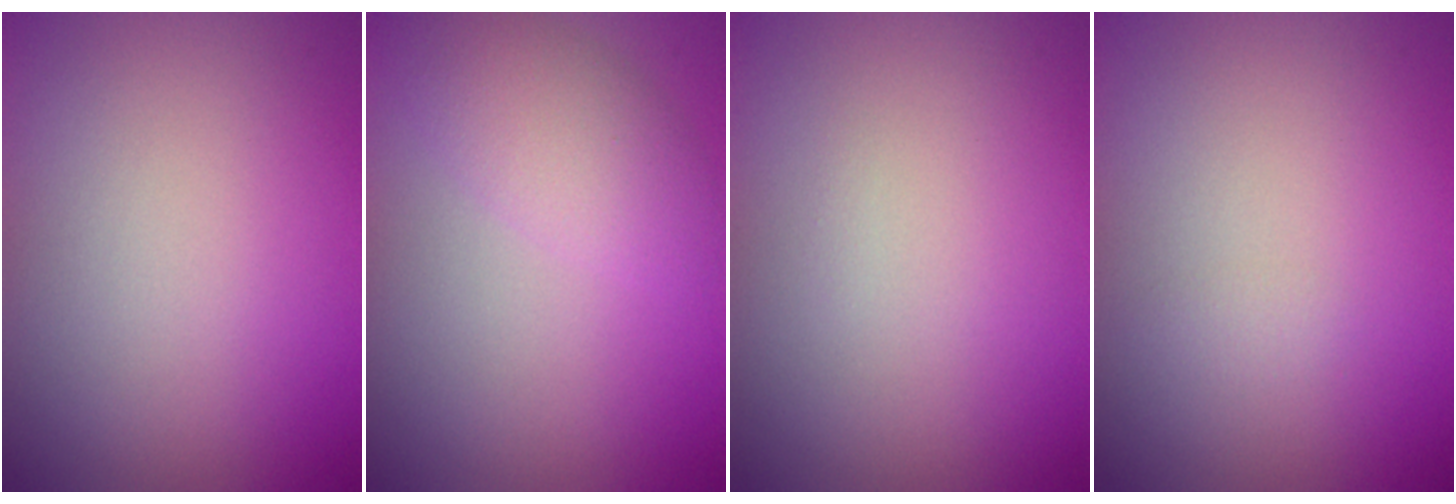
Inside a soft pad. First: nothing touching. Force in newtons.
{"total": 3.6, "press": 3.6, "slide": 0.1}
{"total": 0.0}
{"total": 0.6, "press": 0.6, "slide": 0.0}